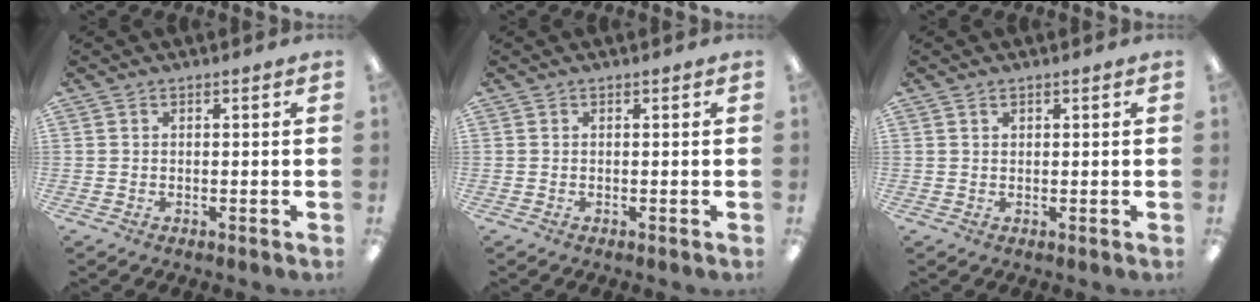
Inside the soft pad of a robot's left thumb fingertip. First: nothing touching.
{"total": 0.0}
{"total": 1.0, "force": [0.6, 0.6, 0.5], "torque": [-0.011, 0.002, 0.011]}